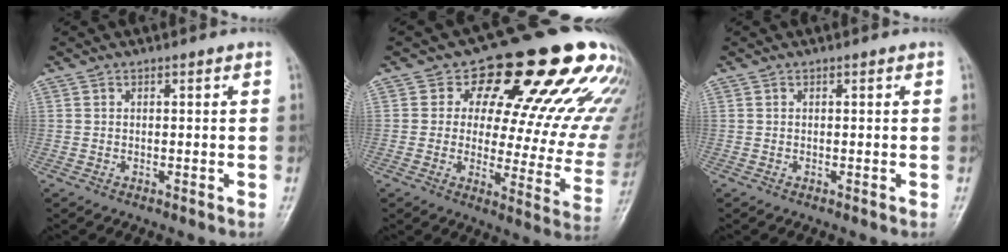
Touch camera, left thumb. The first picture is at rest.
{"total": 24.3, "force": [12.9, 11.0, 17.3], "torque": [-0.181, -0.033, 0.164]}
{"total": 0.0}